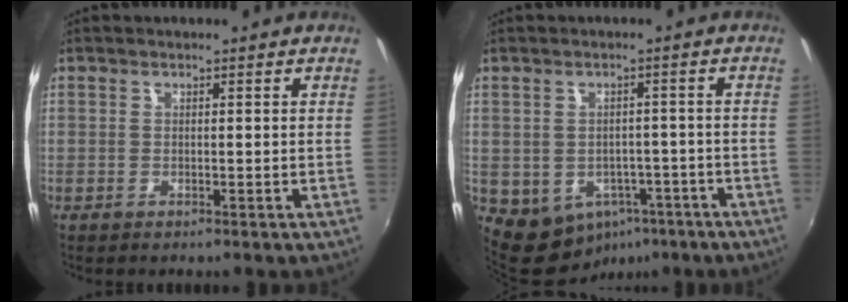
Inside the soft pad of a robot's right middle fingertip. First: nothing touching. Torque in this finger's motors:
{"motor_torque": [-0.07, -0.09, -0.05, -0.01]}